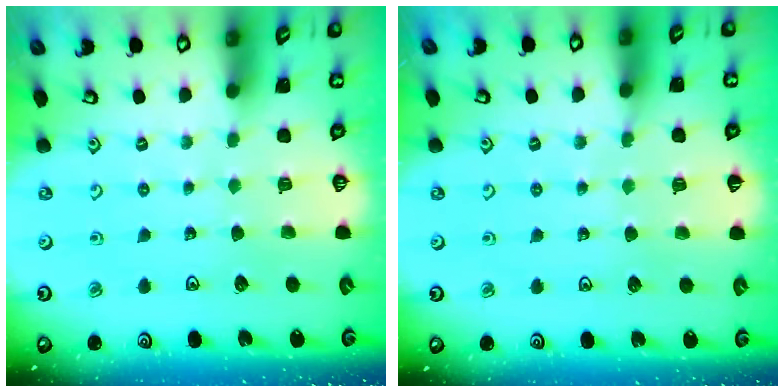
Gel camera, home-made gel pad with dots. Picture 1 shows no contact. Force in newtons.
{"total": 5.0, "press": 5.0, "slide": 0.8}